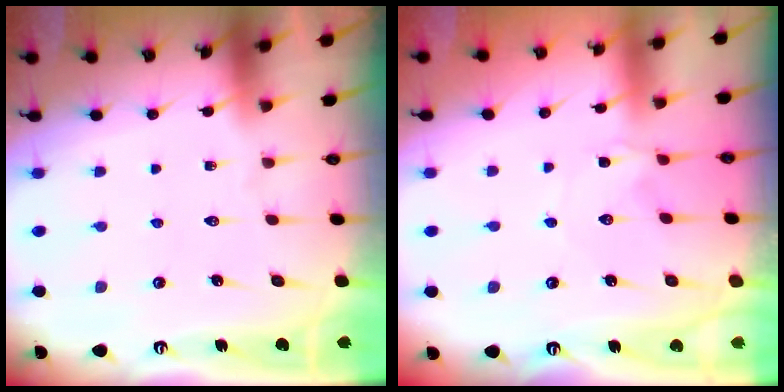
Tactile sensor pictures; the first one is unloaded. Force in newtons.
{"total": 1.5, "press": 1.4, "slide": 0.2}